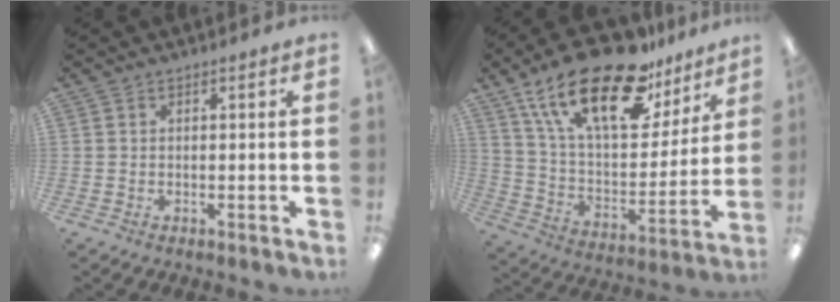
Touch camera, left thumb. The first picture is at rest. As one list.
[{"total": 25.9, "force": [16.5, 10.9, 16.6], "torque": [-0.290, -0.090, 0.283]}]